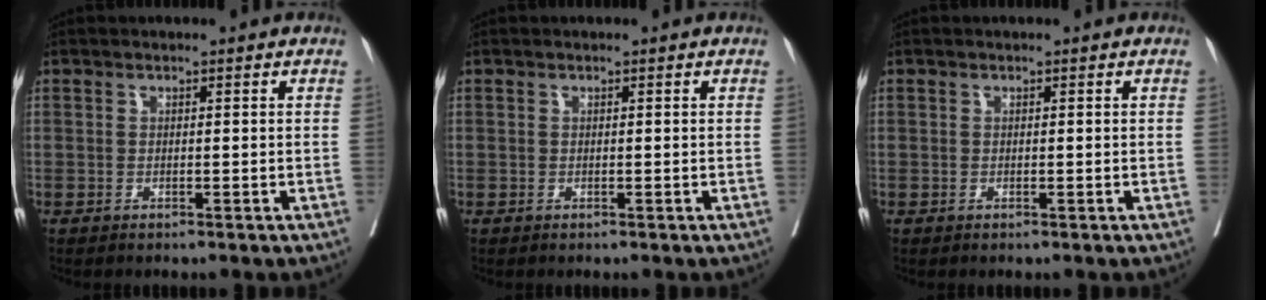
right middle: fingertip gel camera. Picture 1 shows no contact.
{"total": 0.0}
{"total": 0.0}